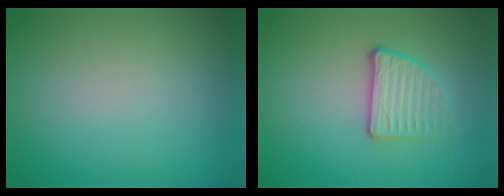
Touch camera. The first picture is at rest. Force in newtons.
{"total": 2.8, "press": 2.3, "slide": 1.5}